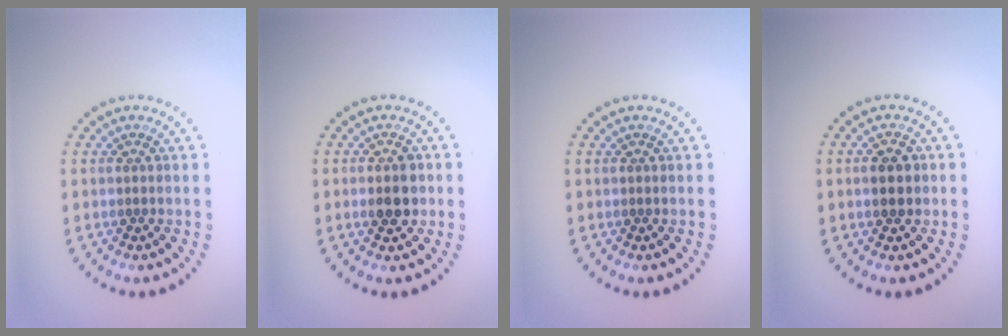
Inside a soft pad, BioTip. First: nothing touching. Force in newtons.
{"total": 2.9, "press": 2.9, "slide": 0.3}
{"total": 0.0}
{"total": 2.6, "press": 2.6, "slide": 0.1}